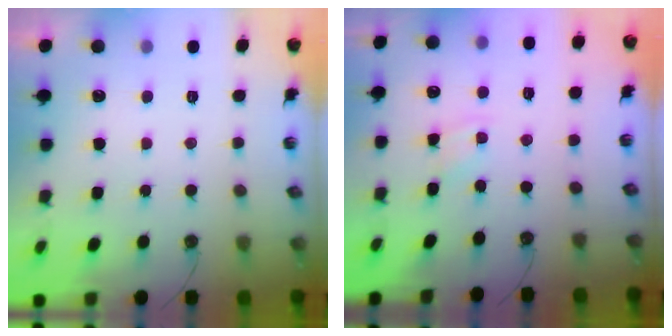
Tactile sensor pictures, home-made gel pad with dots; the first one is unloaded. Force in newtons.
{"total": 1.9, "press": 1.9, "slide": 0.4}